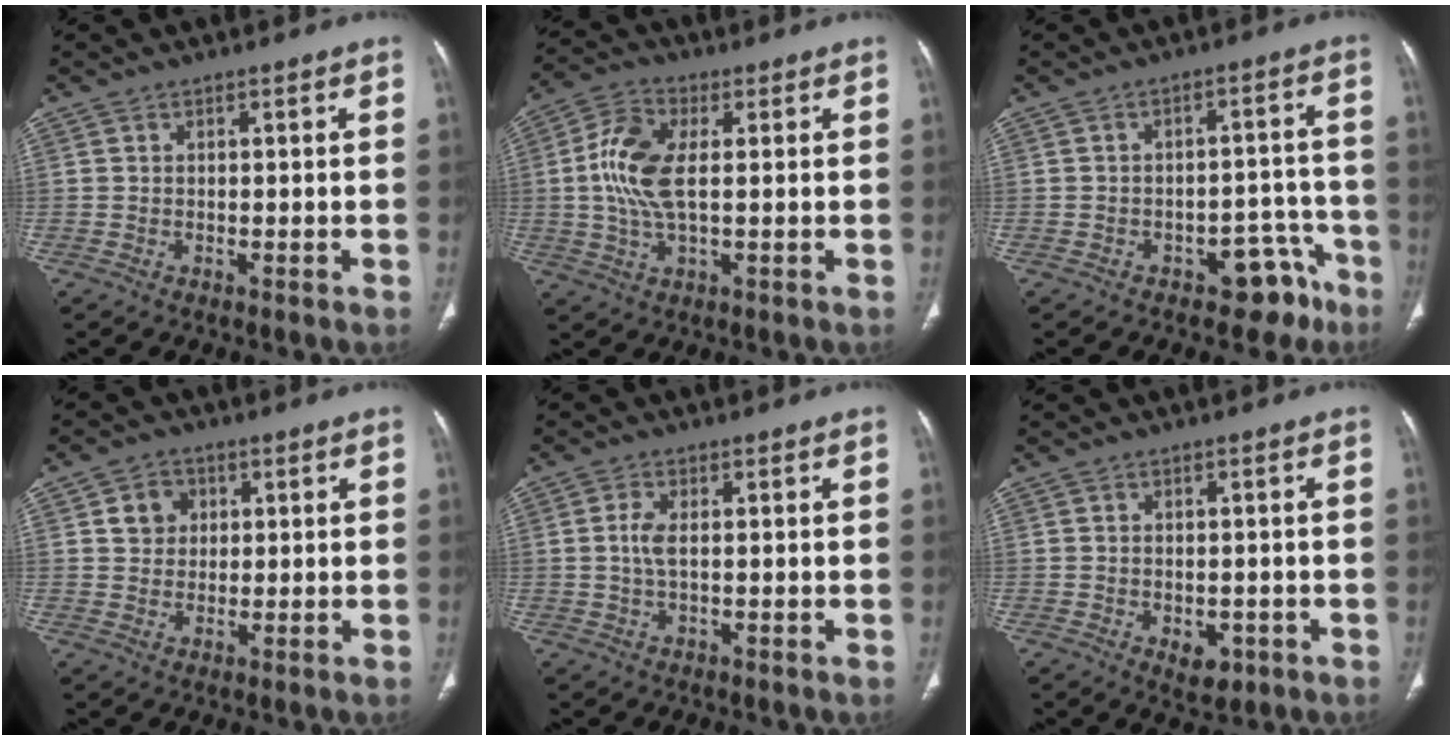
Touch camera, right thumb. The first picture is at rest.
{"total": 10.1, "force": [0.9, 4.9, 8.8], "torque": [-0.196, 0.008, 0.015]}
{"total": 8.1, "force": [-5.2, 4.8, 3.8], "torque": [-0.006, 0.056, -0.066]}
{"total": 4.8, "force": [1.4, 4.2, 1.8], "torque": [-0.007, -0.002, 0.022]}
{"total": 5.8, "force": [0.4, 2.6, 5.2], "torque": [-0.126, 0.004, 0.004]}
{"total": 4.5, "force": [-1.6, 2.9, 3.0], "torque": [-0.027, 0.006, -0.012]}